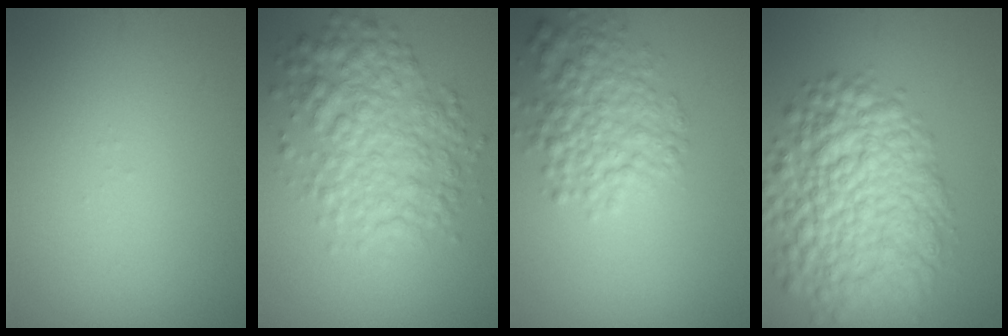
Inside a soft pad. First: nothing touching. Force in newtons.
{"total": 6.2, "press": 6.2, "slide": 0.0}
{"total": 4.6, "press": 4.6, "slide": 0.2}
{"total": 10.1, "press": 10.1, "slide": 0.4}